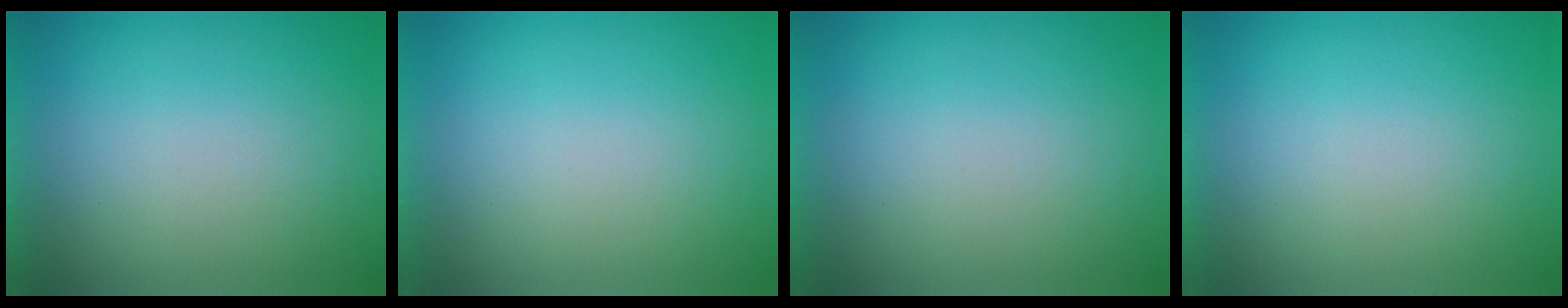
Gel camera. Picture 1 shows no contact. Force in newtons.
{"total": 1.0}
{"total": 1.2}
{"total": 0.0}